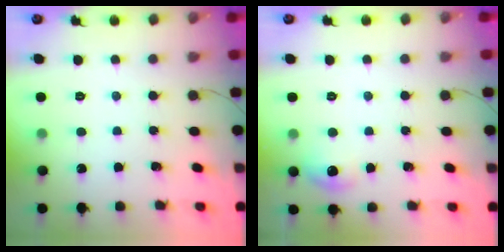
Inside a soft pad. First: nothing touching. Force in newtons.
{"total": 7.2, "press": 7.0, "slide": 1.7}